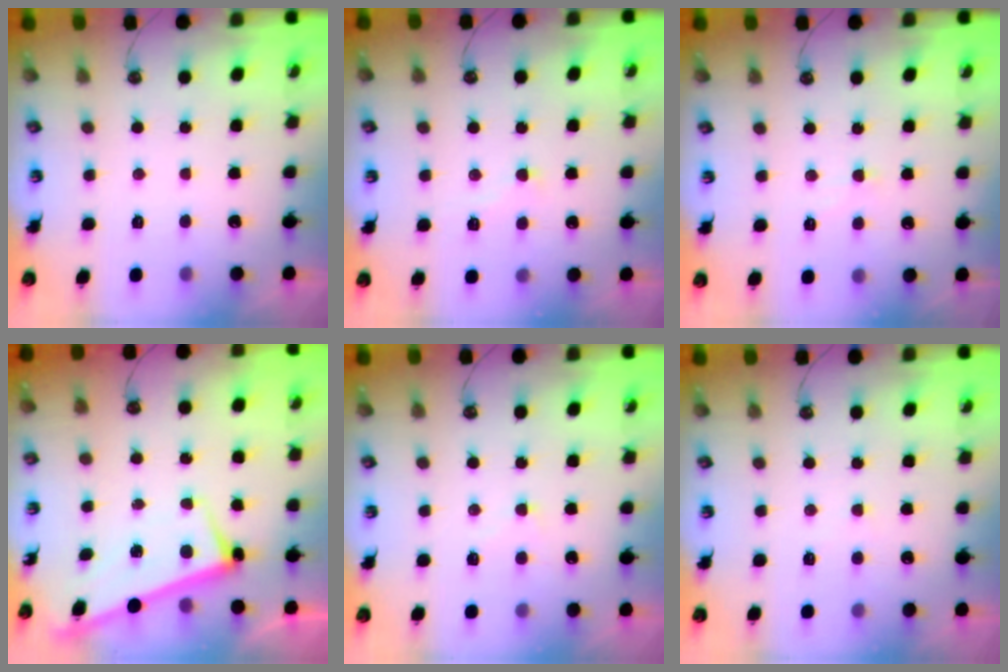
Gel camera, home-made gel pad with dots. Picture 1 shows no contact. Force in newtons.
{"total": 2.4, "press": 2.4, "slide": 0.4}
{"total": 1.5, "press": 1.4, "slide": 0.5}
{"total": 2.8, "press": 2.8, "slide": 0.3}
{"total": 1.6, "press": 1.5, "slide": 0.5}
{"total": 2.9, "press": 2.9, "slide": 0.2}